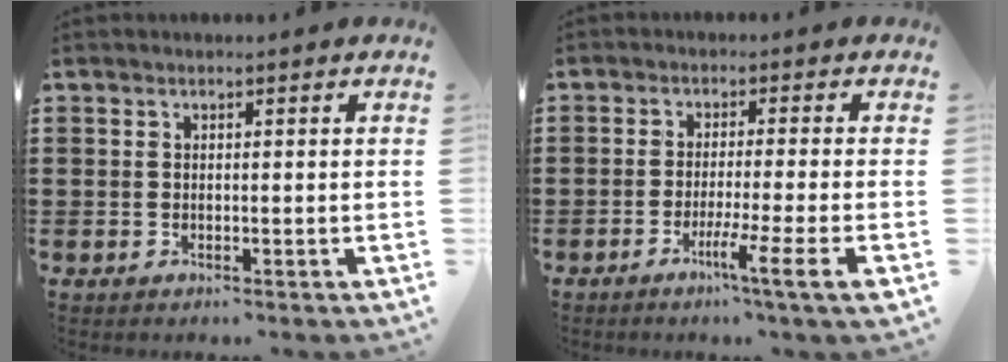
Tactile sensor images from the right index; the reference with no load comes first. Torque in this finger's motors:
{"motor_torque": [1.72, -0.11, 0.41, 0.12]}